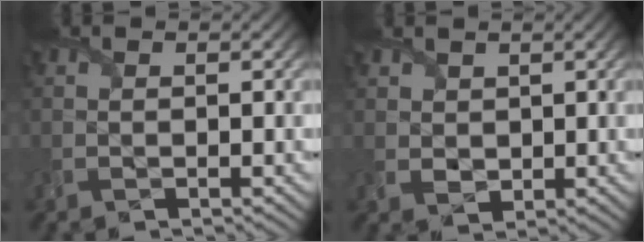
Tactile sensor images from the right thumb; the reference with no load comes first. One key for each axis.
{"total": 2.6, "fx": 1.4, "fy": 2.0, "fz": 1.0, "tx": -0.033, "ty": -0.002, "tz": 0.024}